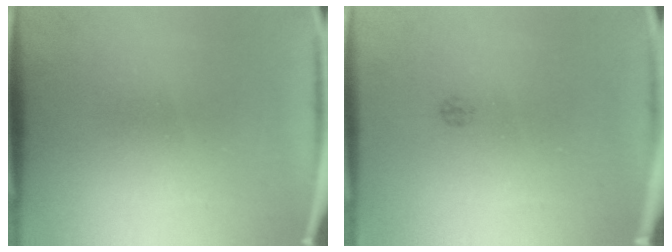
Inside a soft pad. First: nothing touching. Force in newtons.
{"total": 1.0}